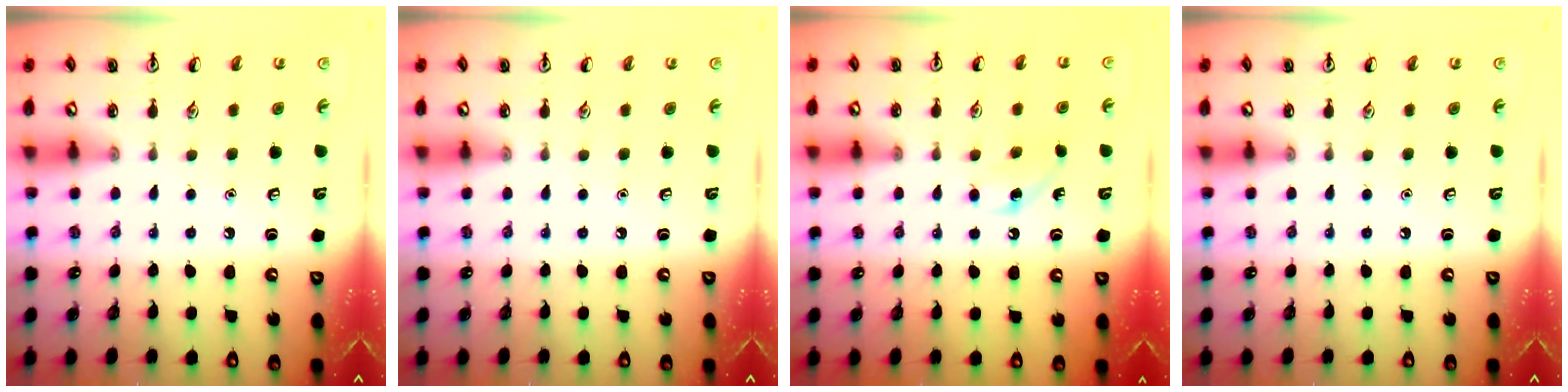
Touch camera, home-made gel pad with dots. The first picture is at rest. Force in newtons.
{"total": 0.0}
{"total": 6.1, "press": 5.9, "slide": 1.6}
{"total": 0.0}